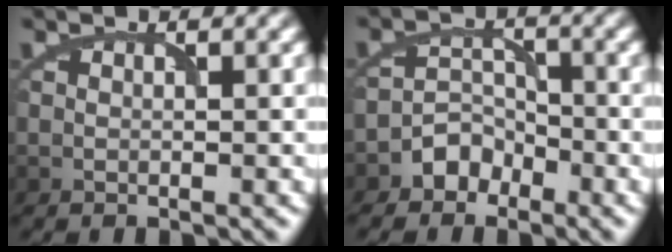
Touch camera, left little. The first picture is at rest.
{"total": 2.6, "force": [-2.0, 1.6, 0.1], "torque": [0.014, 0.011, -0.035]}